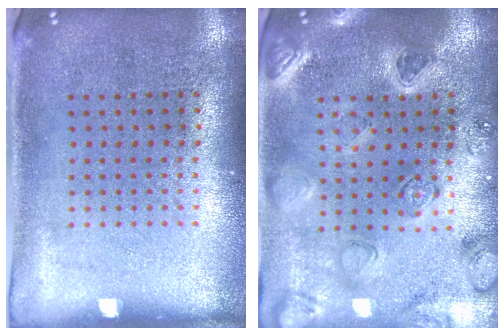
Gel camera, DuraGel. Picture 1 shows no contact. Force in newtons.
{"total": 2.2, "press": 2.2, "slide": 0.3}